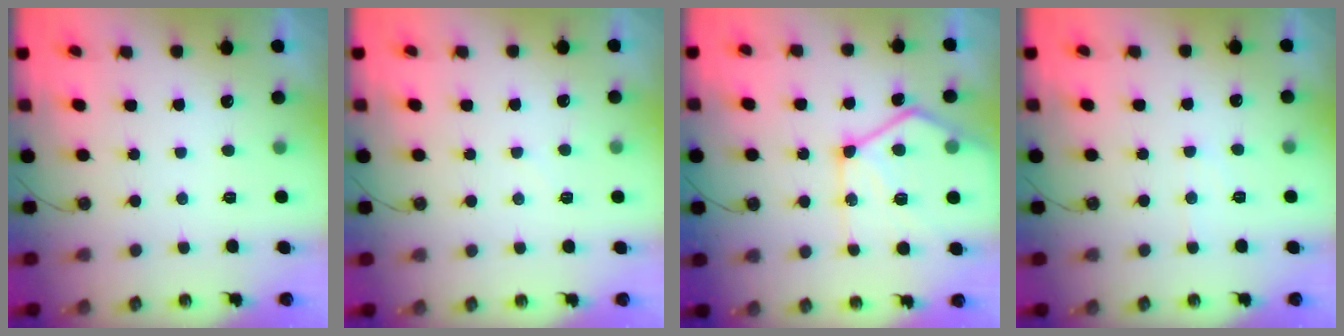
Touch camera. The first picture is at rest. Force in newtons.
{"total": 5.5, "press": 5.5, "slide": 0.6}
{"total": 18.1, "press": 18.0, "slide": 2.1}
{"total": 5.5, "press": 5.5, "slide": 0.8}